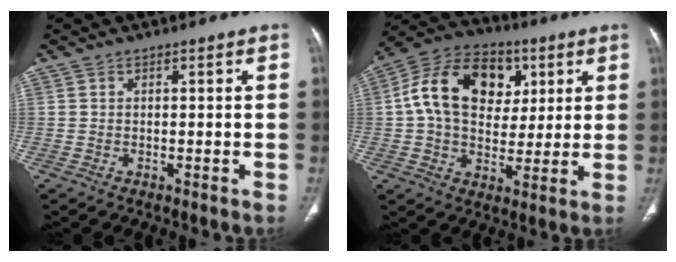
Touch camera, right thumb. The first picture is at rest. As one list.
[{"total": 18.1, "force": [4.2, 13.0, 11.9], "torque": [-0.181, 0.008, 0.066]}]